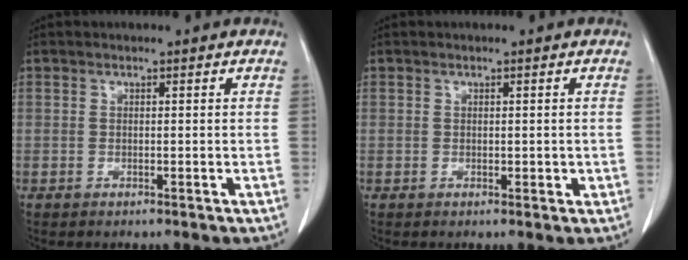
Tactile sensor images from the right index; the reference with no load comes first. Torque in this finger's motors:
{"motor_torque": [0.02, 0.15, -0.04, 0.01]}